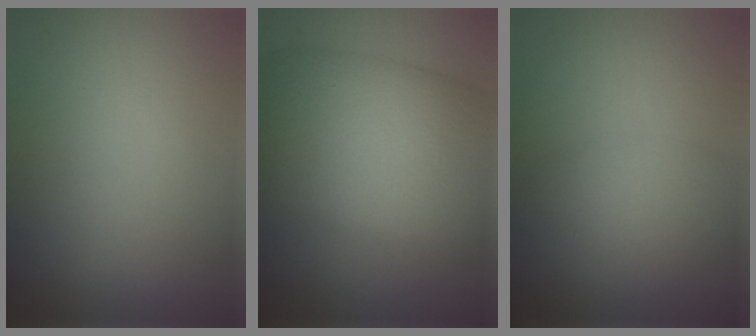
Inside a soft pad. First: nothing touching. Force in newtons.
{"total": 12.0, "press": 12.0, "slide": 0.5}
{"total": 2.7, "press": 2.7, "slide": 0.1}